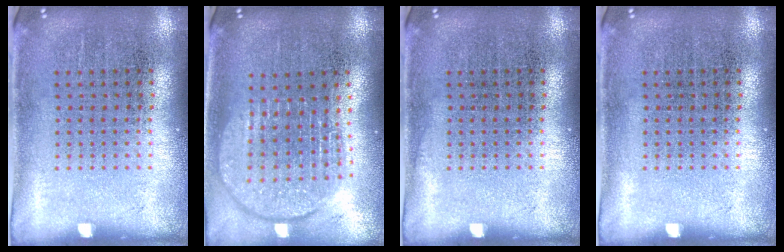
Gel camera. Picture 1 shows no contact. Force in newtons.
{"total": 1.8, "press": 1.5, "slide": 1.0}
{"total": 0.0}
{"total": 0.0}